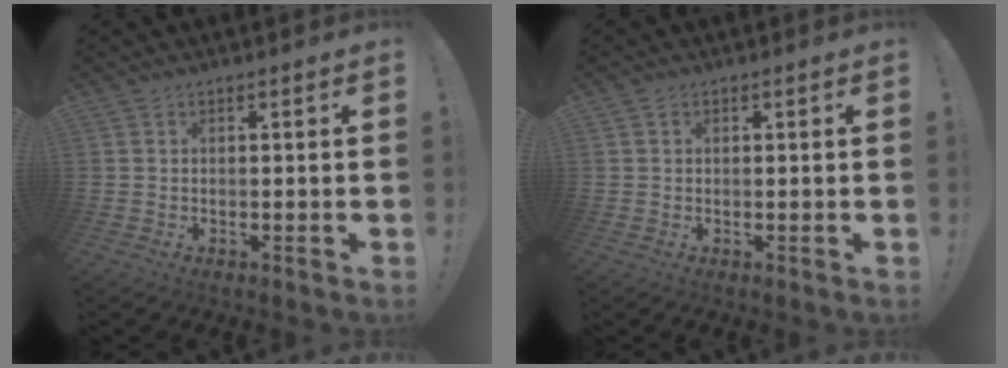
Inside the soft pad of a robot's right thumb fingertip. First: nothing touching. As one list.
[{"total": 0.5, "force": [0.3, 0.4, 0.0], "torque": [0.006, -0.001, 0.004]}]